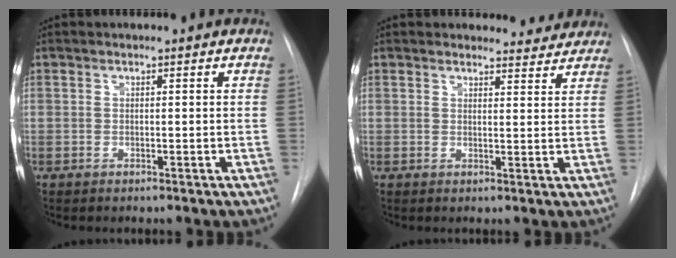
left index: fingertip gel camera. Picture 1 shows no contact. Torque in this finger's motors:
{"motor_torque": [0.92, -1.22, -0.01, 0.01]}